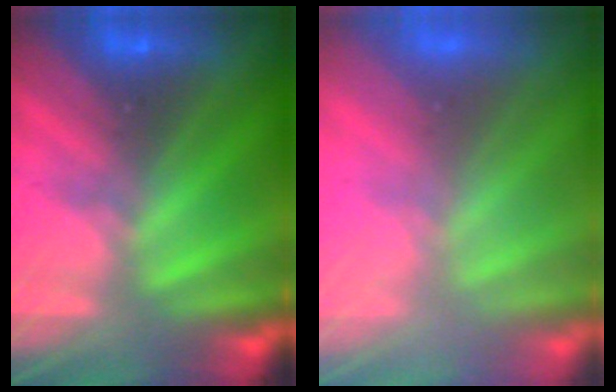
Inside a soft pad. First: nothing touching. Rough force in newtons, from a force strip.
{"total": 8.6}